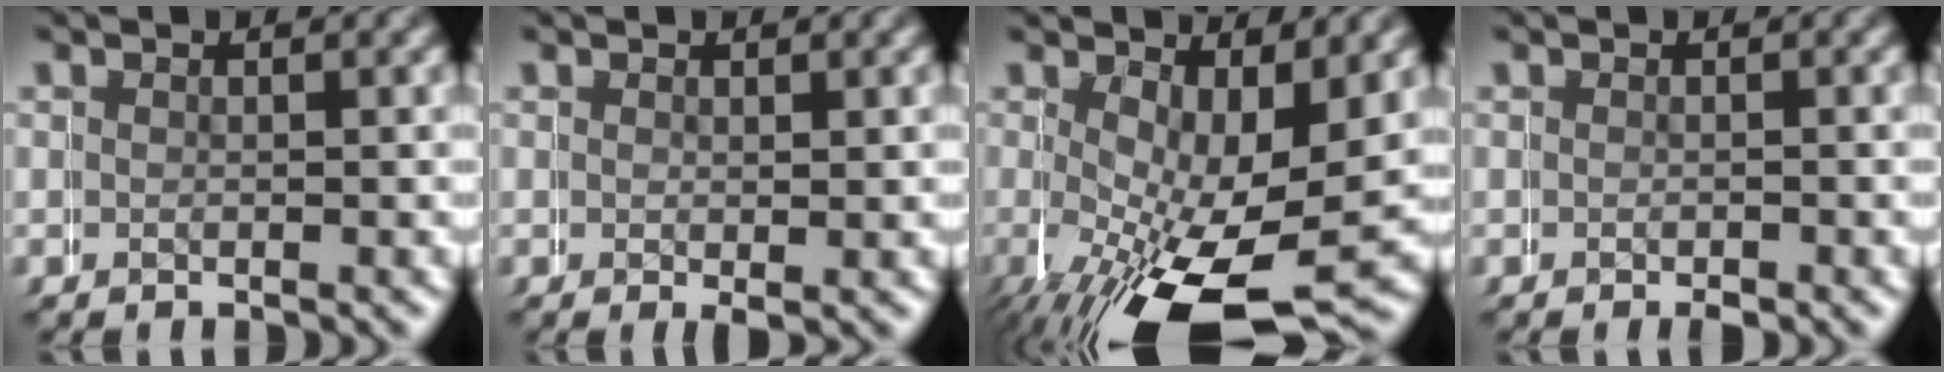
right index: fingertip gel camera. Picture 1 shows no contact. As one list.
[{"total": 0.6, "force": [0.2, 0.1, 0.5], "torque": [-0.007, -0.006, 0.006]}, {"total": 8.7, "force": [-2.6, 4.4, 7.1], "torque": [-0.134, -0.050, -0.023]}, {"total": 0.7, "force": [-0.6, 0.2, 0.2], "torque": [-0.003, -0.003, -0.009]}]